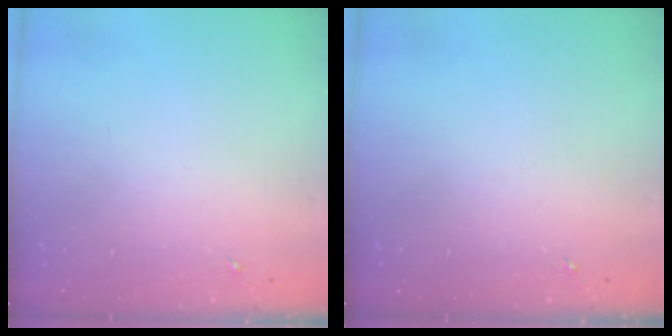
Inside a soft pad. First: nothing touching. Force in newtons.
{"total": 0.0}